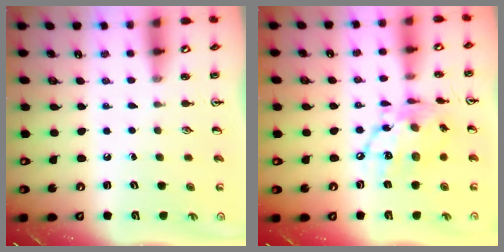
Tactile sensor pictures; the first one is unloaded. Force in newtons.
{"total": 14.9, "press": 14.8, "slide": 1.4}